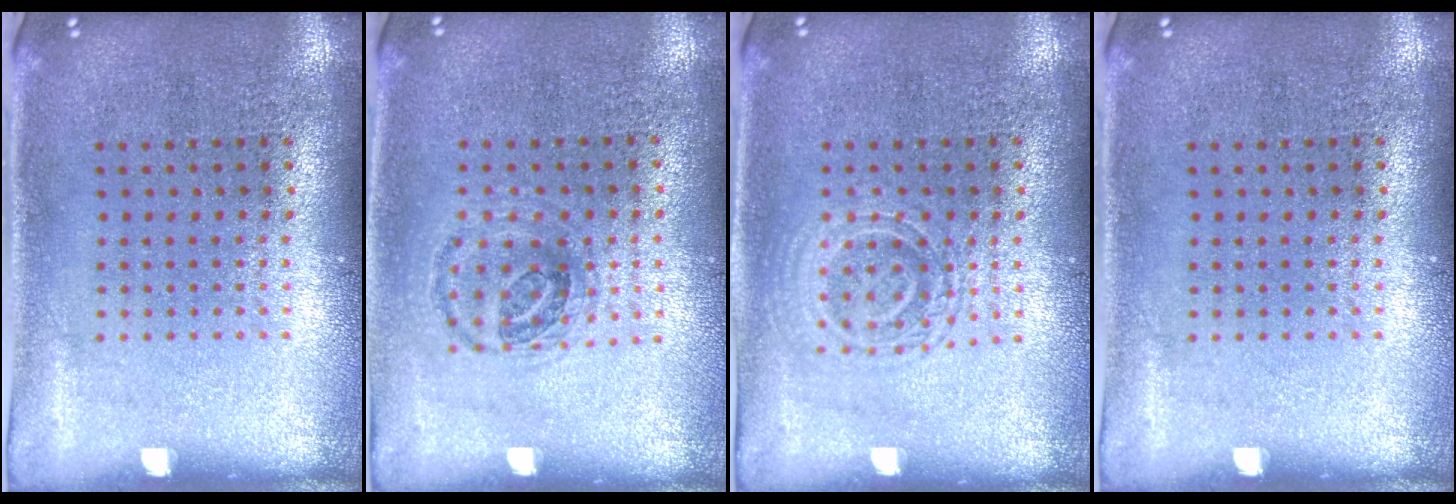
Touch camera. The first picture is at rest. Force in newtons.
{"total": 1.0, "press": 0.9, "slide": 0.5}
{"total": 1.3, "press": 1.2, "slide": 0.4}
{"total": 0.0}